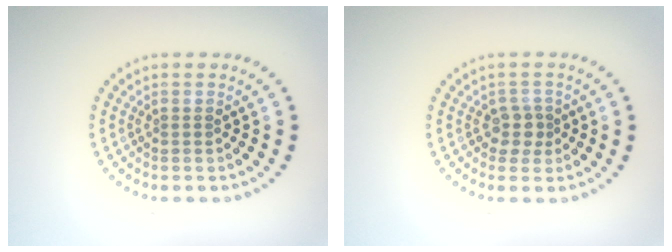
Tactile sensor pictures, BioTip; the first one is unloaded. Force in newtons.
{"total": 1.8, "press": 1.5, "slide": 1.0}